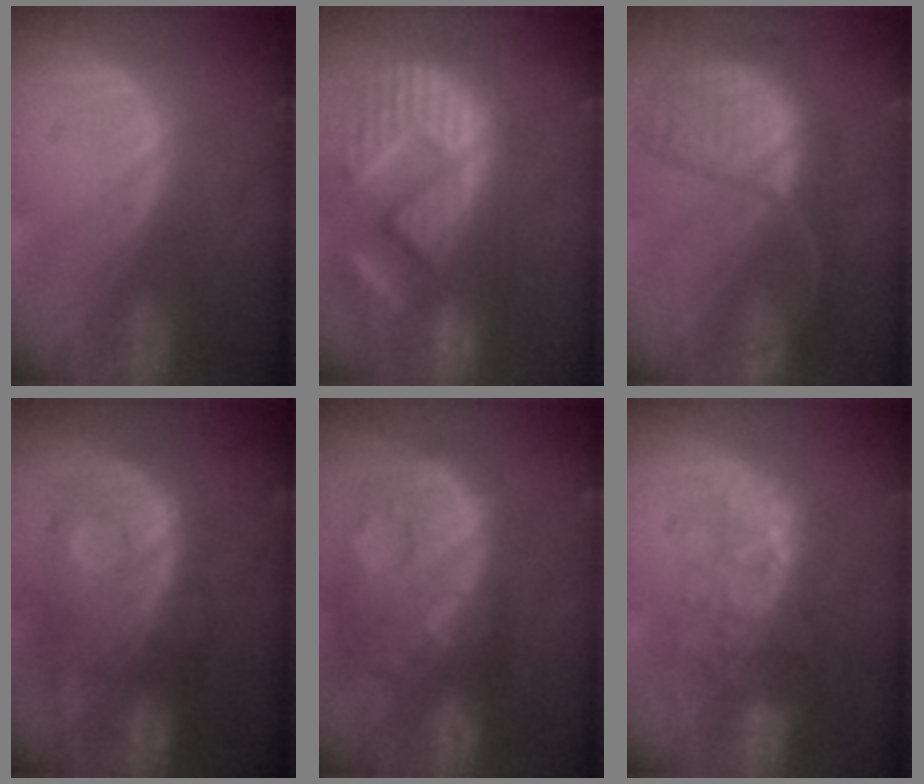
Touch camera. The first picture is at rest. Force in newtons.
{"total": 14.0, "press": 12.1, "slide": 7.1}
{"total": 10.2, "press": 9.5, "slide": 3.9}
{"total": 11.3, "press": 9.8, "slide": 5.7}
{"total": 13.8, "press": 11.2, "slide": 8.0}
{"total": 9.8, "press": 8.4, "slide": 5.0}